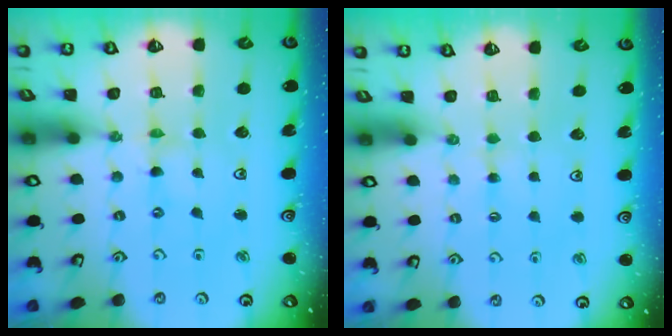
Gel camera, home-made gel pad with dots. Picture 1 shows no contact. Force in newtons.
{"total": 2.7, "press": 2.7, "slide": 0.4}